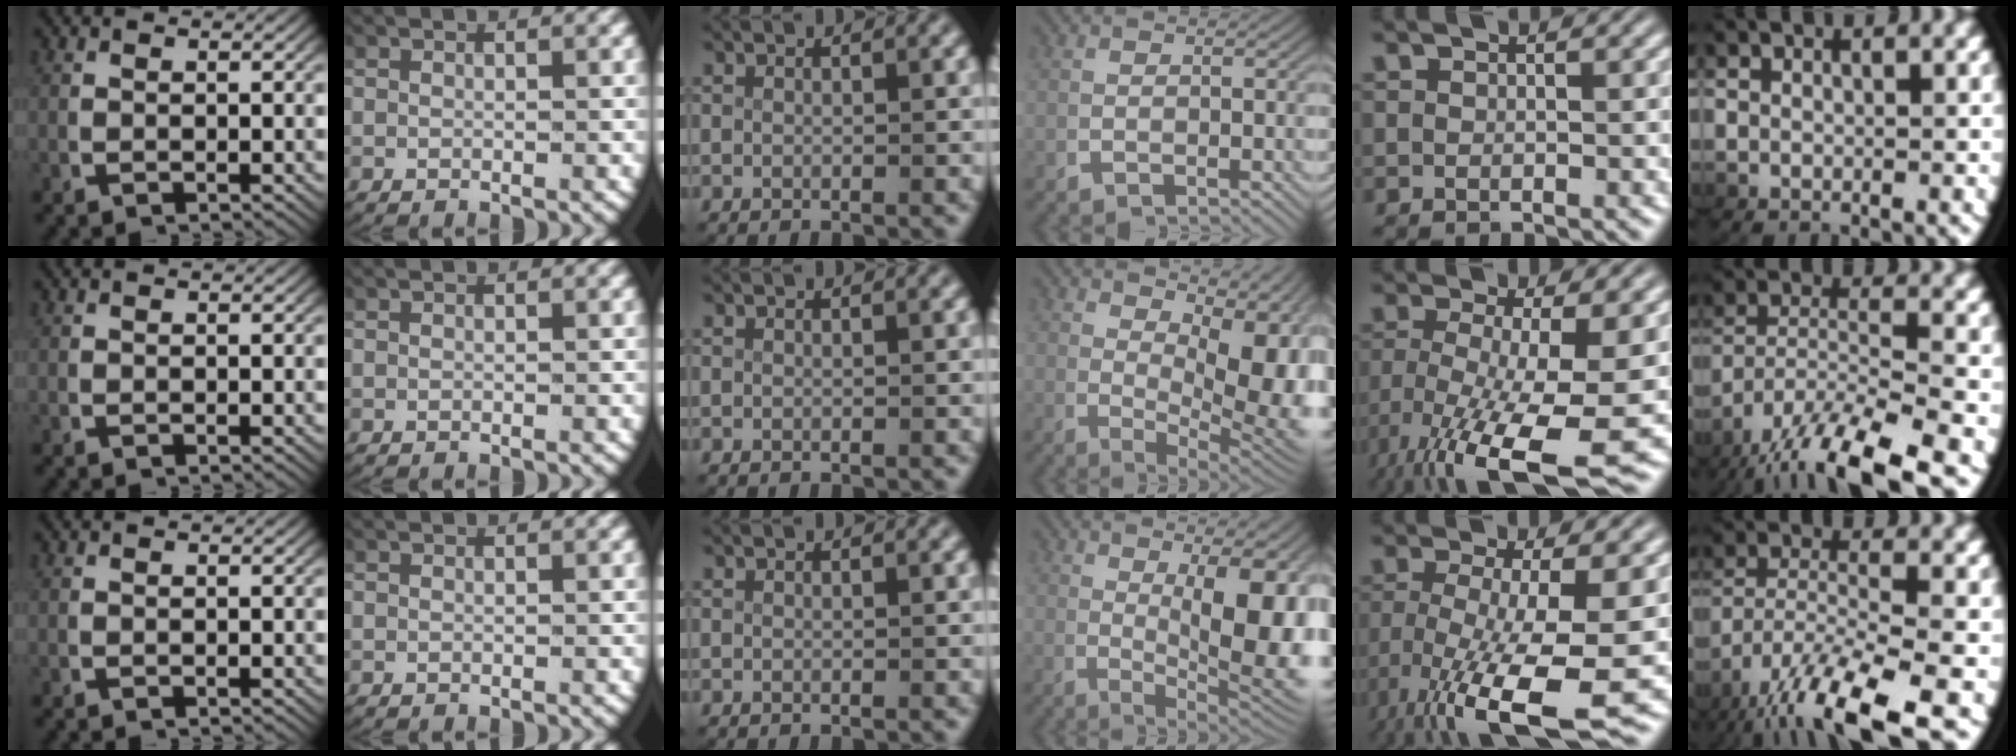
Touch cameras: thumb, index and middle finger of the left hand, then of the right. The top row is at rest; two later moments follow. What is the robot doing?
{"motion": "lift_and_place", "object": "plastic wrap"}